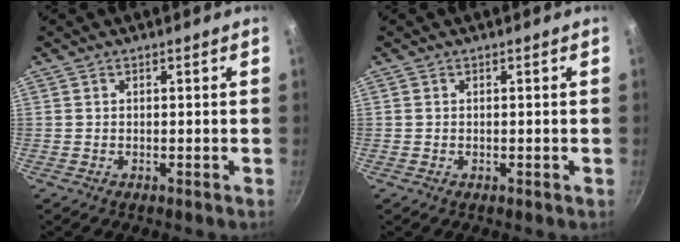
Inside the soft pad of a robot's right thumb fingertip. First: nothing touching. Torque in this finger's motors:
{"motor_torque": [-0.14, -0.36, -0.23, 0.08, 0.09]}